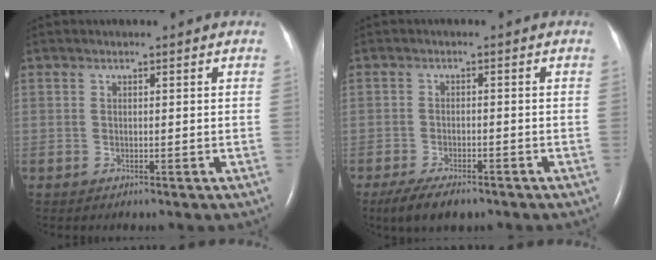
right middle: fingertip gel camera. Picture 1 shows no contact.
{"total": 6.0, "force": [-4.5, 2.0, 3.5], "torque": [-0.063, -0.009, -0.069]}